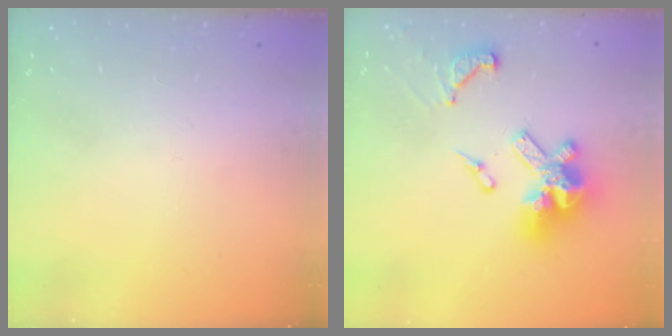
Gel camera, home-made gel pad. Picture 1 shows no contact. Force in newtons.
{"total": 16.7, "press": 16.6, "slide": 1.8}